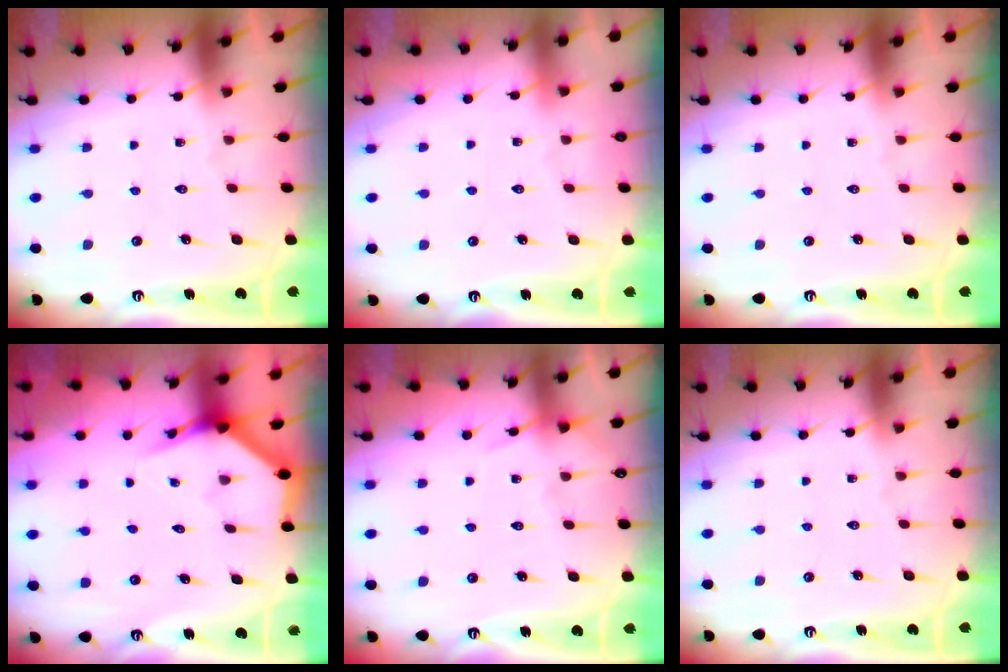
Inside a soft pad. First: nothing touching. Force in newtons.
{"total": 3.4, "press": 3.4, "slide": 0.5}
{"total": 0.0}
{"total": 4.0, "press": 4.0, "slide": 0.2}
{"total": 4.8, "press": 4.8, "slide": 0.5}
{"total": 0.0}